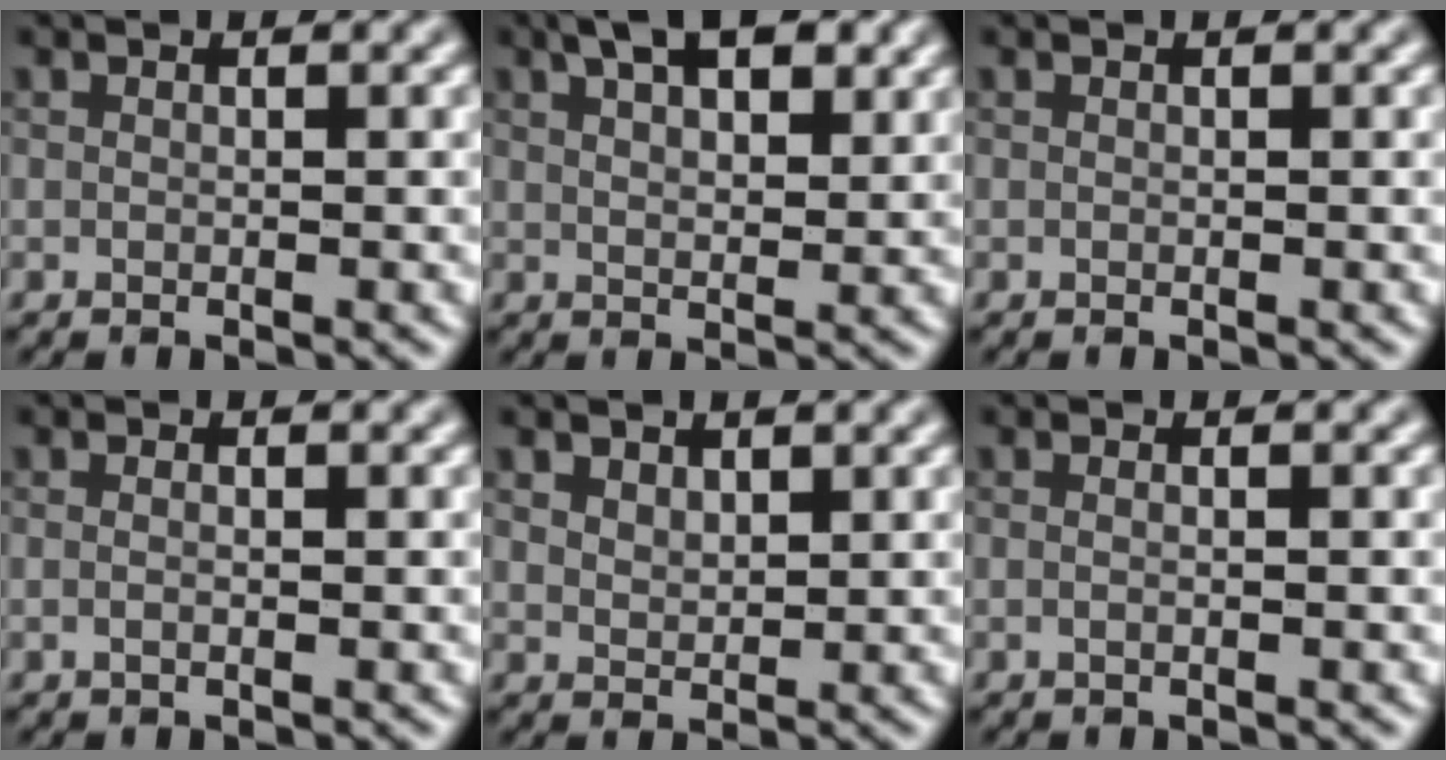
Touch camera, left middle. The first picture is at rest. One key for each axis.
{"total": 6.1, "fx": 3.3, "fy": 2.7, "fz": 4.3, "tx": -0.060, "ty": 0.018, "tz": 0.040}
{"total": 0.0}
{"total": 0.8, "fx": 0.0, "fy": 0.3, "fz": 0.8, "tx": -0.012, "ty": -0.010, "tz": -0.002}
{"total": 1.5, "fx": 1.1, "fy": 0.9, "fz": 0.6, "tx": -0.014, "ty": -0.001, "tz": 0.023}
{"total": 1.4, "fx": 0.2, "fy": 0.6, "fz": 1.2, "tx": -0.005, "ty": -0.012, "tz": -0.012}